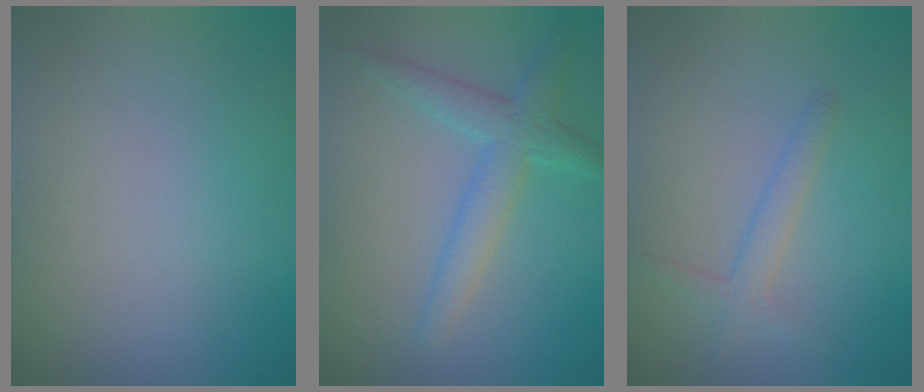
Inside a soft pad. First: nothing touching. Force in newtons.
{"total": 3.4, "press": 3.4, "slide": 0.2}
{"total": 1.8, "press": 1.8, "slide": 0.1}